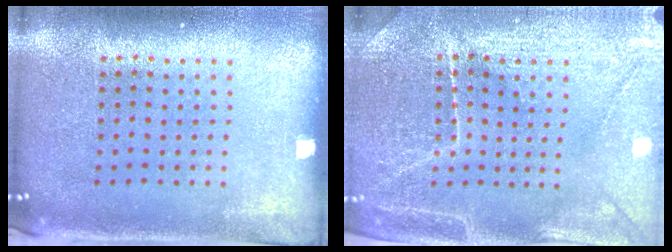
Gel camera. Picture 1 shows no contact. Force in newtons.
{"total": 3.6, "press": 3.5, "slide": 0.7}